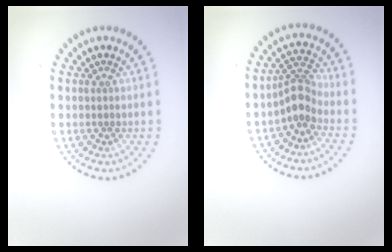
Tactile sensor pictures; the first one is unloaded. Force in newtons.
{"total": 2.9, "press": 2.1, "slide": 2.0}